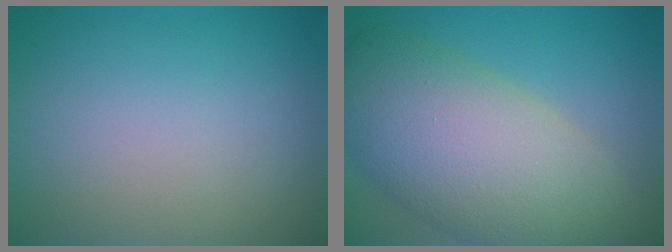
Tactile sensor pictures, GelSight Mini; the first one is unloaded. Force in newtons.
{"total": 11.7, "press": 11.7, "slide": 0.6}